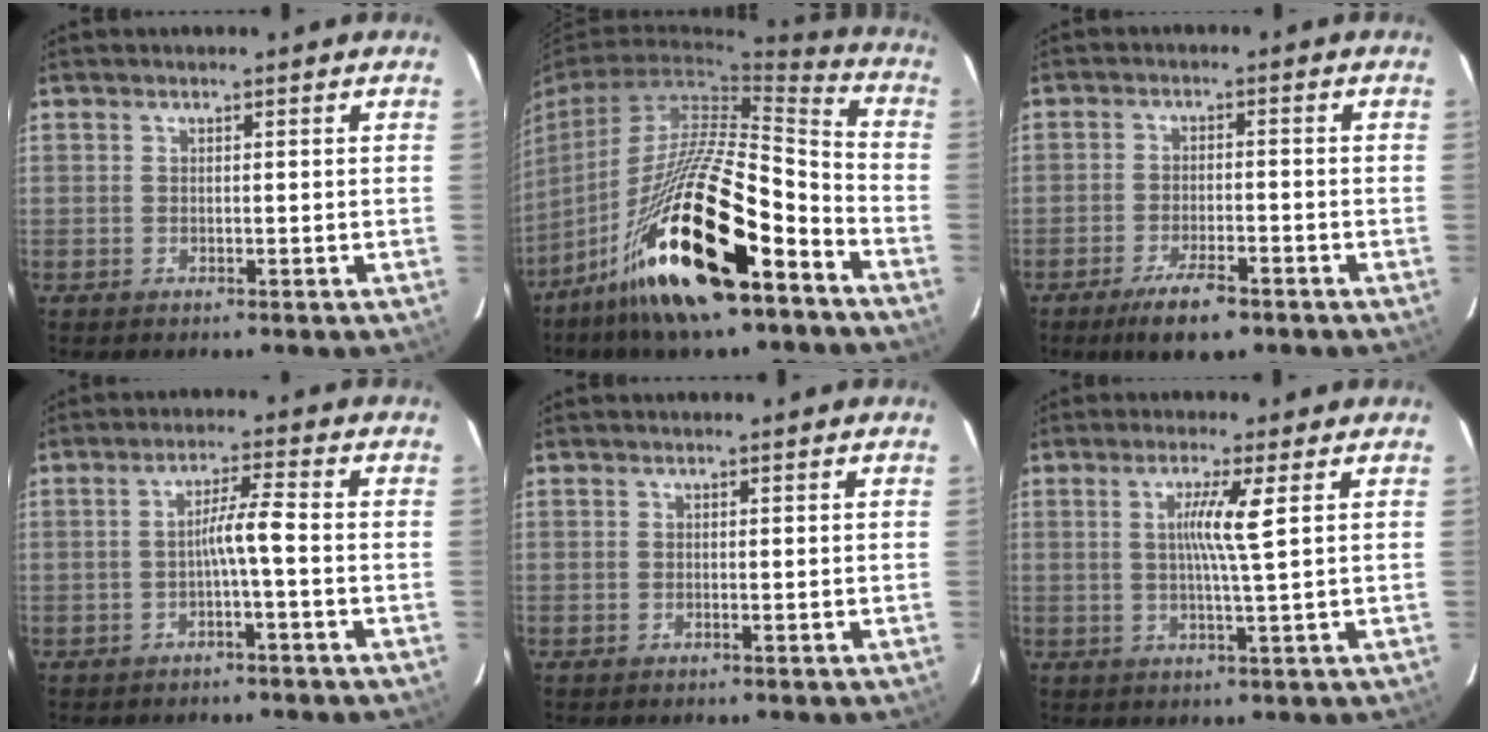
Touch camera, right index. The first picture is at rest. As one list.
[{"total": 25.5, "force": [-14.4, 5.0, 20.4], "torque": [-0.377, -0.038, -0.255]}, {"total": 6.6, "force": [-4.5, 1.8, 4.5], "torque": [-0.083, -0.008, -0.072]}, {"total": 3.9, "force": [-1.1, -0.4, 3.7], "torque": [-0.061, 0.012, -0.017]}, {"total": 0.0}, {"total": 5.1, "force": [1.2, -1.2, 4.8], "torque": [-0.092, -0.004, 0.022]}]